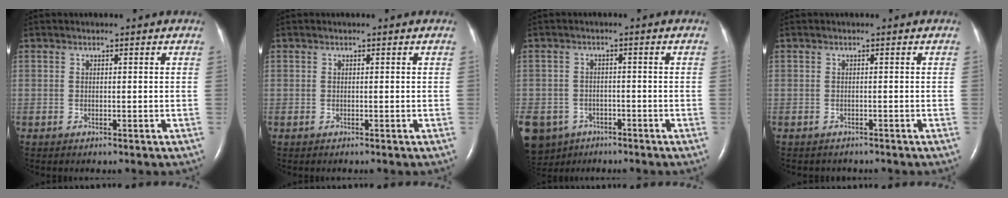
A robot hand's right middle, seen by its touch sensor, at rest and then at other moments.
{"total": 0.0}
{"total": 10.8, "force": [-6.6, 8.1, 2.8], "torque": [-0.086, -0.005, -0.095]}
{"total": 2.2, "force": [-2.0, 0.9, 0.5], "torque": [-0.011, -0.004, -0.023]}